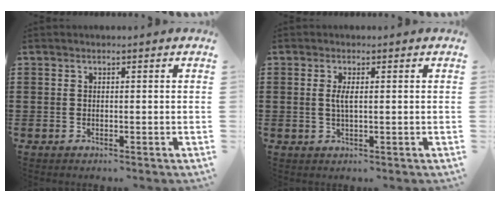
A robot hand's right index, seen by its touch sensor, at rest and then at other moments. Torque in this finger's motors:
{"motor_torque": [0.25, 0.13, 0.28, 0.06]}